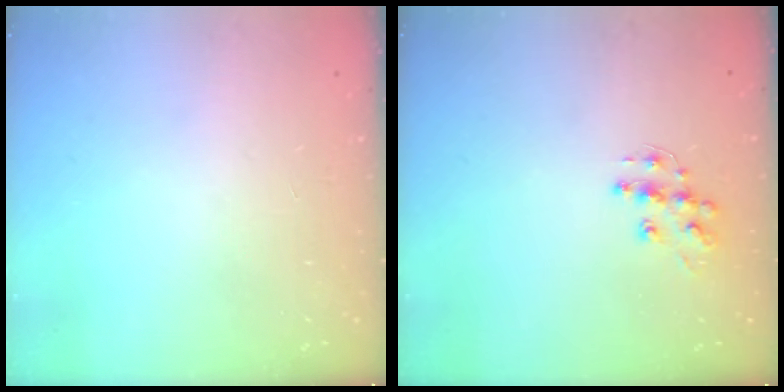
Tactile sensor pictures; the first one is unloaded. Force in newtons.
{"total": 9.8, "press": 9.8, "slide": 0.6}